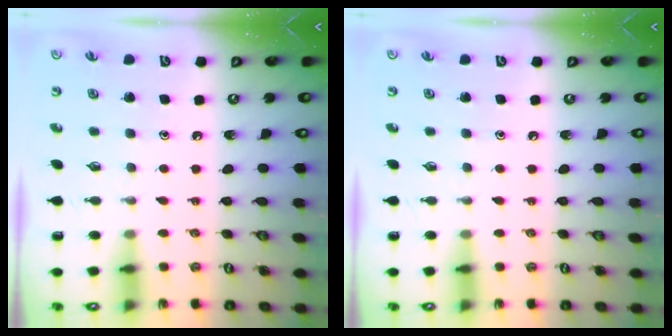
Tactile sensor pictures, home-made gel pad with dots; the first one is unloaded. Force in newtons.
{"total": 0.0}